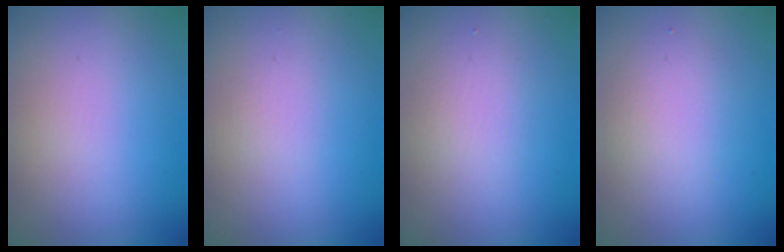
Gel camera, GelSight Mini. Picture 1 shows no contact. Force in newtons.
{"total": 0.7, "press": 0.7, "slide": 0.1}
{"total": 1.6, "press": 1.6, "slide": 0.1}
{"total": 2.4, "press": 2.4, "slide": 0.0}